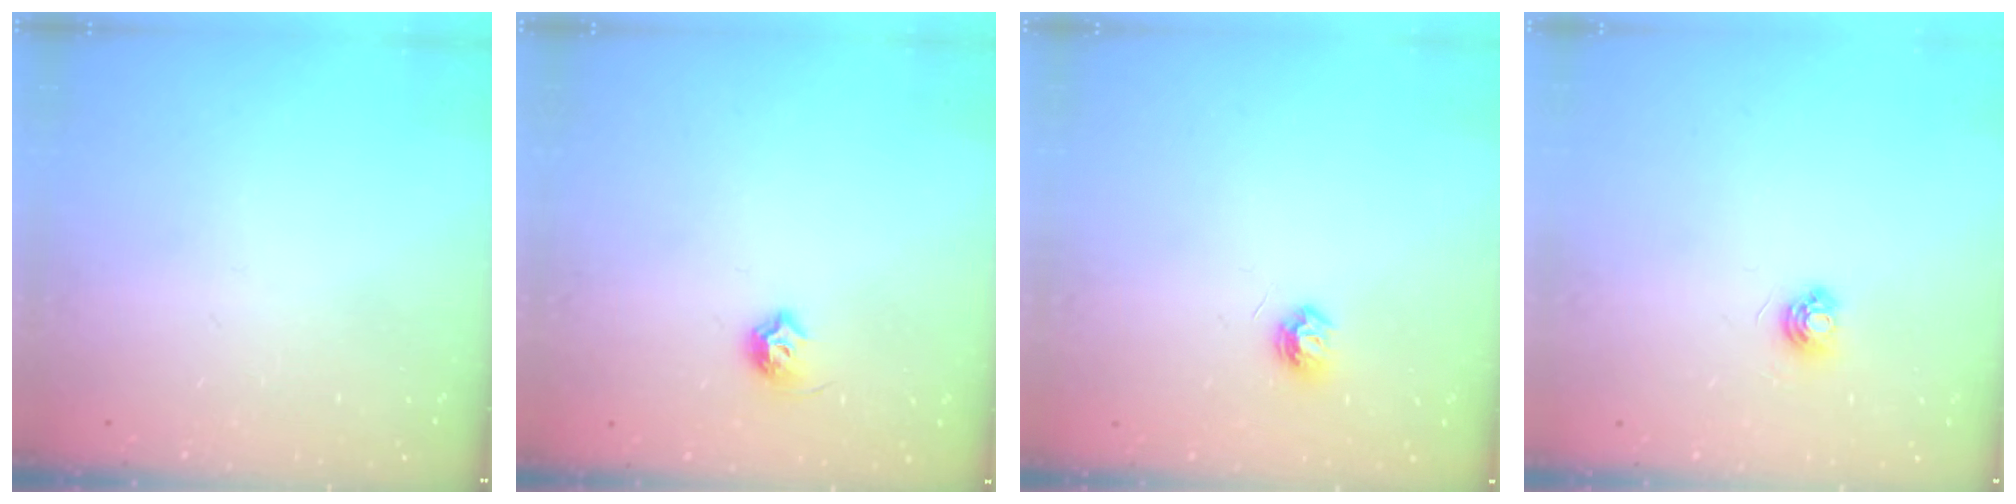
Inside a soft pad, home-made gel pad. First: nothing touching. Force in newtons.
{"total": 6.7, "press": 6.6, "slide": 1.0}
{"total": 5.7, "press": 5.6, "slide": 0.7}
{"total": 4.7, "press": 4.7, "slide": 0.5}